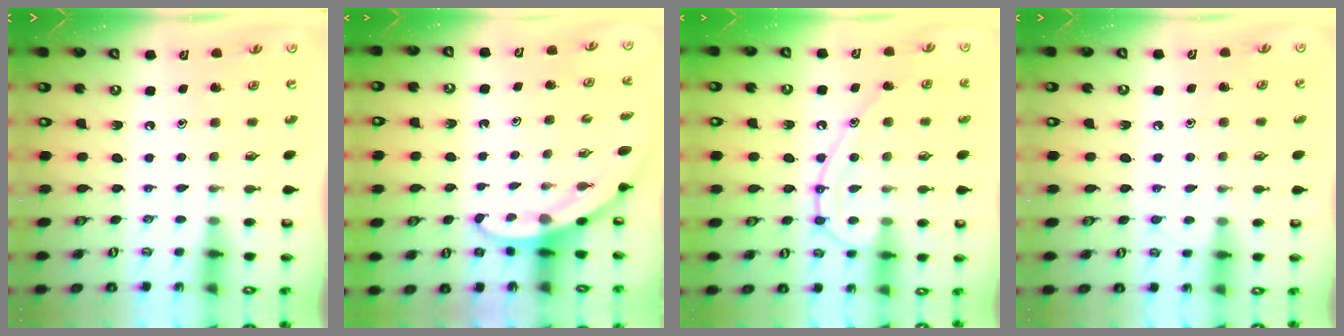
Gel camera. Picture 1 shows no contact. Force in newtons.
{"total": 3.1, "press": 3.1, "slide": 0.1}
{"total": 14.3, "press": 14.3, "slide": 1.5}
{"total": 5.1, "press": 5.0, "slide": 0.7}